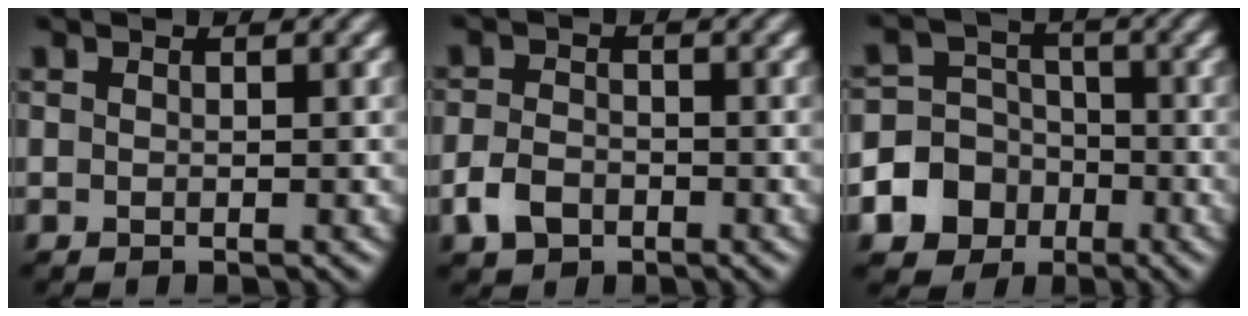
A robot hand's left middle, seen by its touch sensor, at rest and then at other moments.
{"total": 2.8, "force": [-2.0, 1.6, 1.1], "torque": [-0.026, -0.002, -0.041]}
{"total": 9.1, "force": [-4.5, 7.8, 1.6], "torque": [-0.038, -0.016, -0.098]}